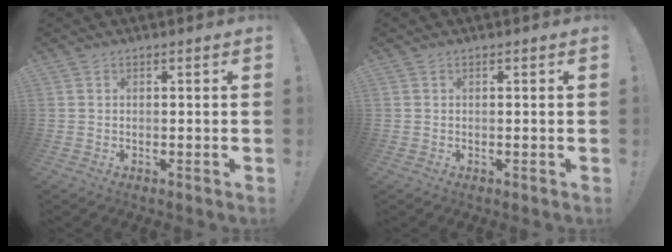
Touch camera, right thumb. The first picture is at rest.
{"total": 0.0}